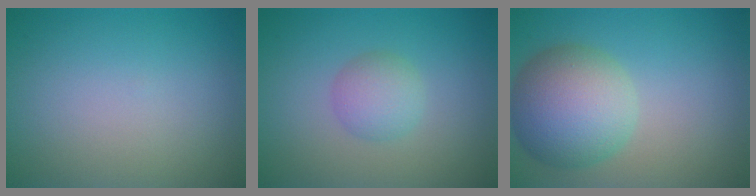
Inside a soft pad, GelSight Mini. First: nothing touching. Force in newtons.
{"total": 2.4, "press": 2.4, "slide": 0.1}
{"total": 7.7, "press": 7.7, "slide": 0.3}